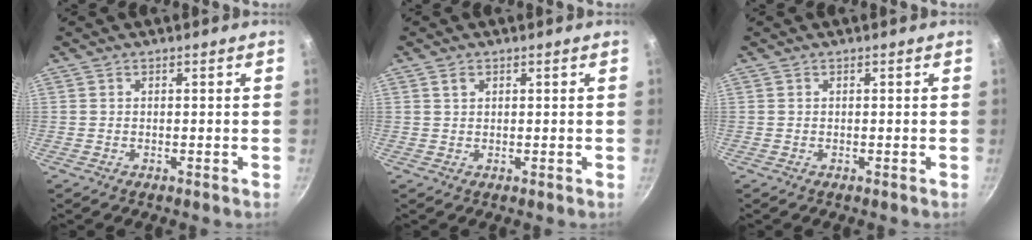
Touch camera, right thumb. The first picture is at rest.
{"total": 1.2, "force": [0.7, 0.7, 0.7], "torque": [-0.011, -0.001, 0.012]}
{"total": 0.0}